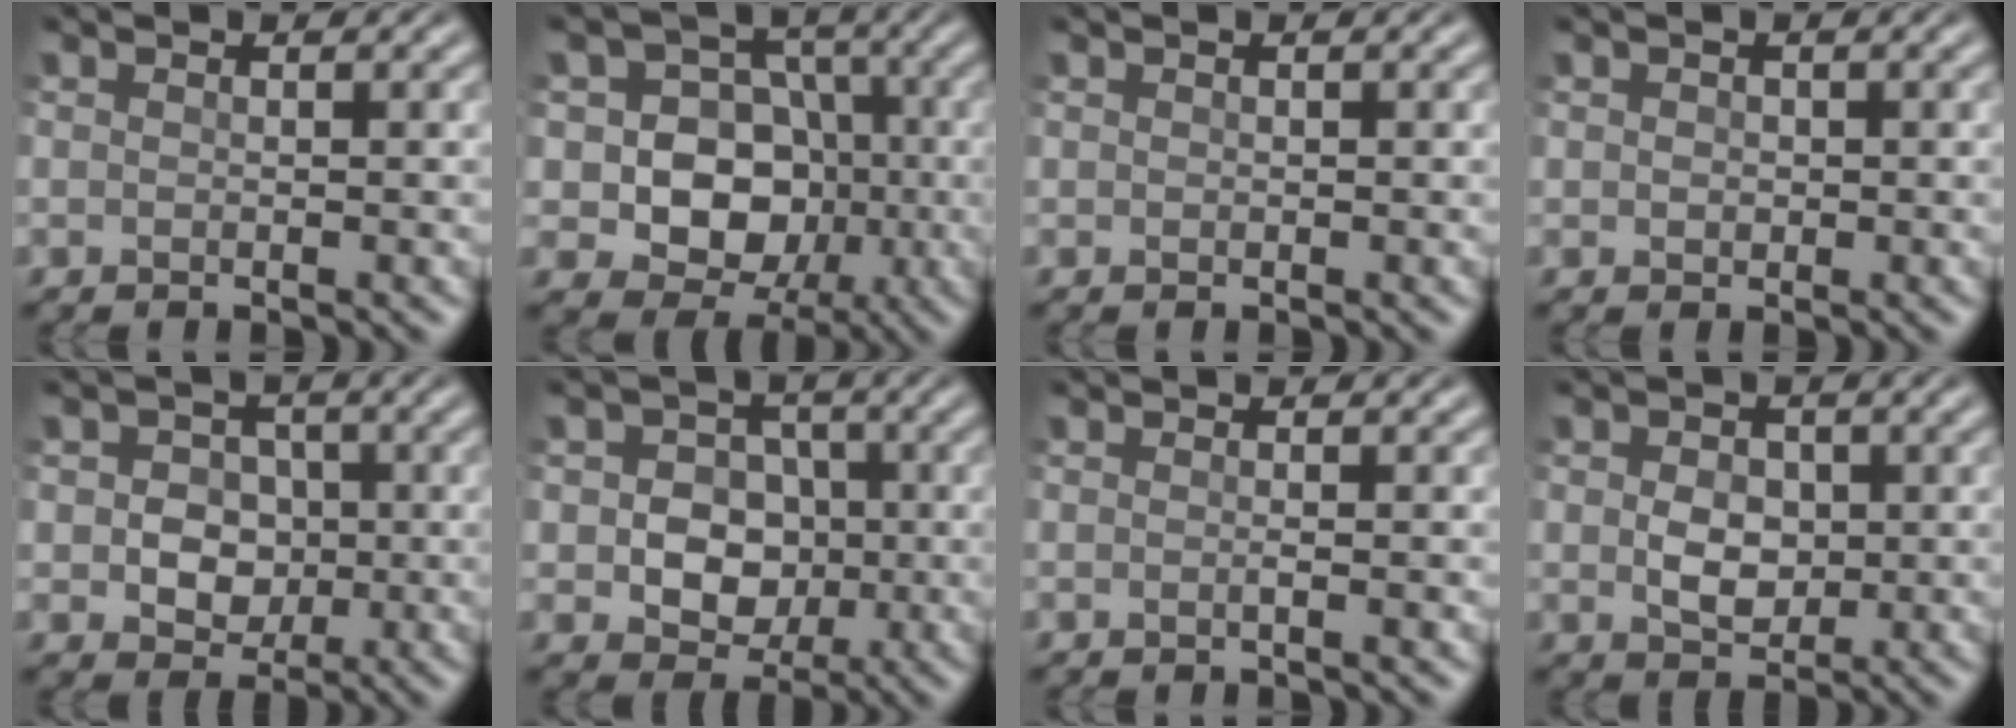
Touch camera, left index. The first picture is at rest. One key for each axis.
{"total": 9.4, "fx": -0.7, "fy": 8.3, "fz": 4.4, "tx": -0.066, "ty": 0.022, "tz": -0.039}
{"total": 0.0}
{"total": 0.7, "fx": 0.2, "fy": 0.7, "fz": 0.2, "tx": 0.000, "ty": -0.002, "tz": 0.001}
{"total": 3.9, "fx": -0.1, "fy": 3.3, "fz": 2.1, "tx": -0.019, "ty": -0.003, "tz": -0.015}
{"total": 5.7, "fx": -0.3, "fy": 4.9, "fz": 2.9, "tx": -0.025, "ty": 0.006, "tz": -0.019}
{"total": 0.7, "fx": -0.1, "fy": 0.1, "fz": 0.7, "tx": -0.010, "ty": -0.002, "tz": -0.005}
{"total": 3.2, "fx": 0.0, "fy": 2.4, "fz": 2.1, "tx": -0.041, "ty": -0.005, "tz": -0.001}